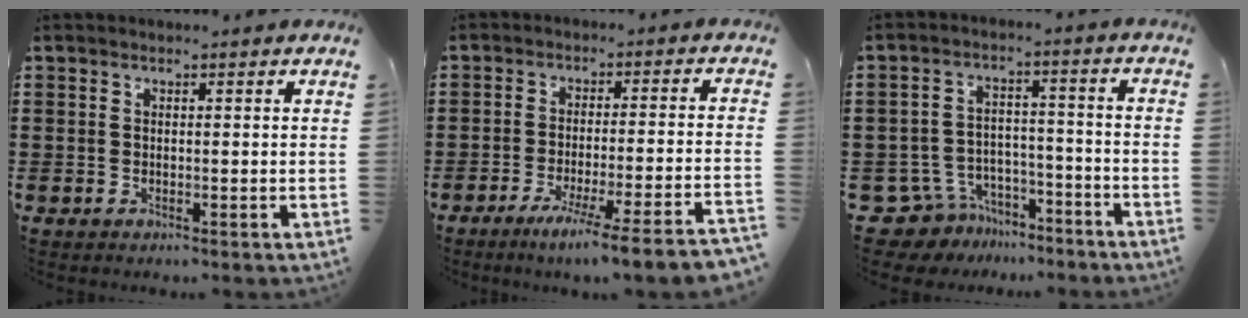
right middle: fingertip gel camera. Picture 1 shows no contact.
{"total": 6.2, "force": [-4.8, -1.2, 3.8], "torque": [-0.058, -0.024, -0.087]}
{"total": 7.1, "force": [-6.5, 2.6, 0.7], "torque": [-0.040, 0.015, -0.134]}